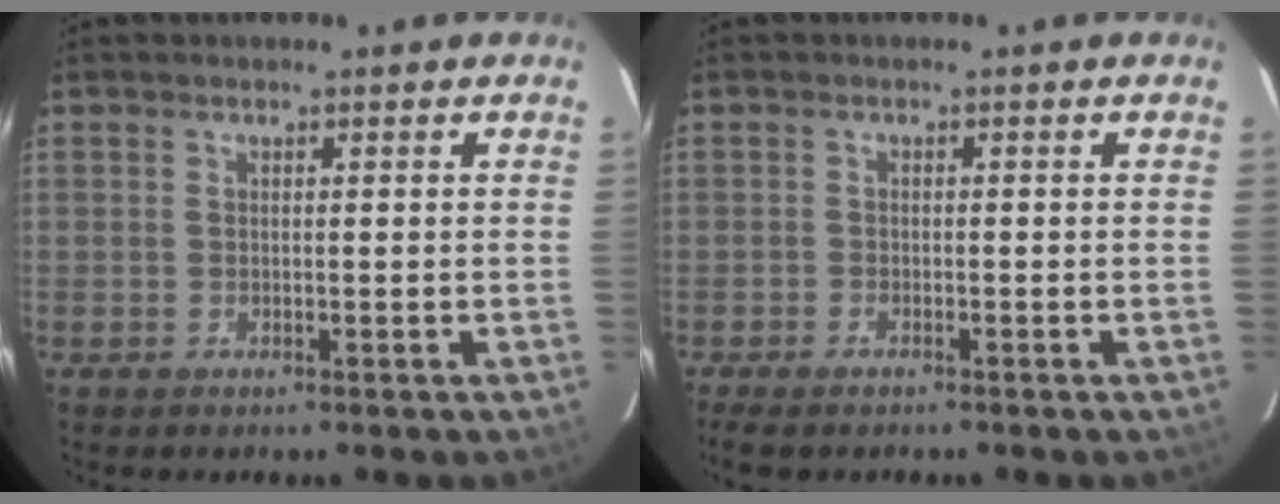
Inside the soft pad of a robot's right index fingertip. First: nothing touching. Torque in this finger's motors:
{"motor_torque": [0.09, -0.07, -0.04, 0.01]}